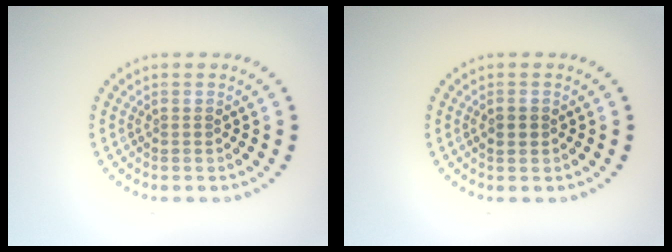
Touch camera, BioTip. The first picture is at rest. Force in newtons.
{"total": 1.2, "press": 1.2, "slide": 0.2}